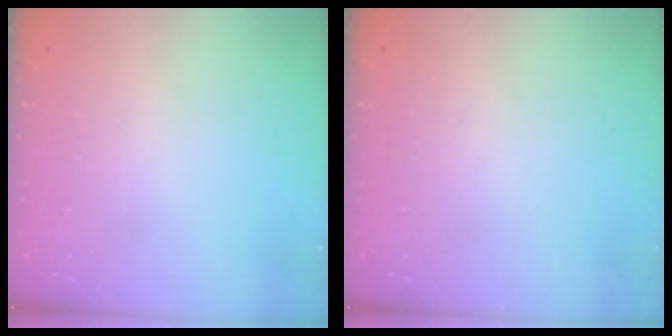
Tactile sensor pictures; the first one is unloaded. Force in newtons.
{"total": 0.0}